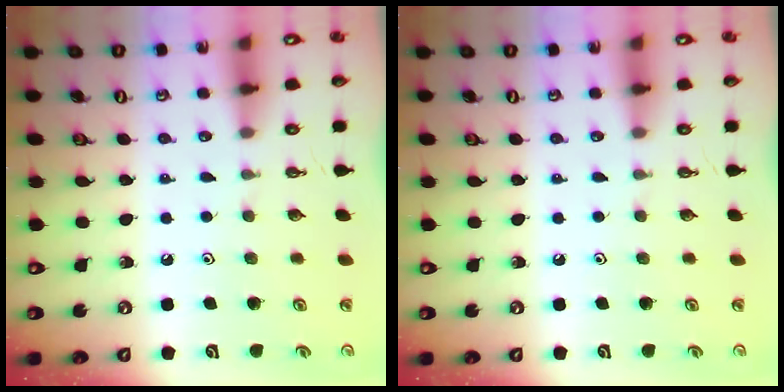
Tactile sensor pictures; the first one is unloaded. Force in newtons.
{"total": 0.0}